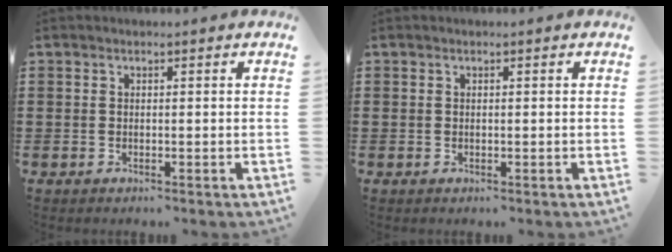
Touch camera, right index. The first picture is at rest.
{"total": 0.0}